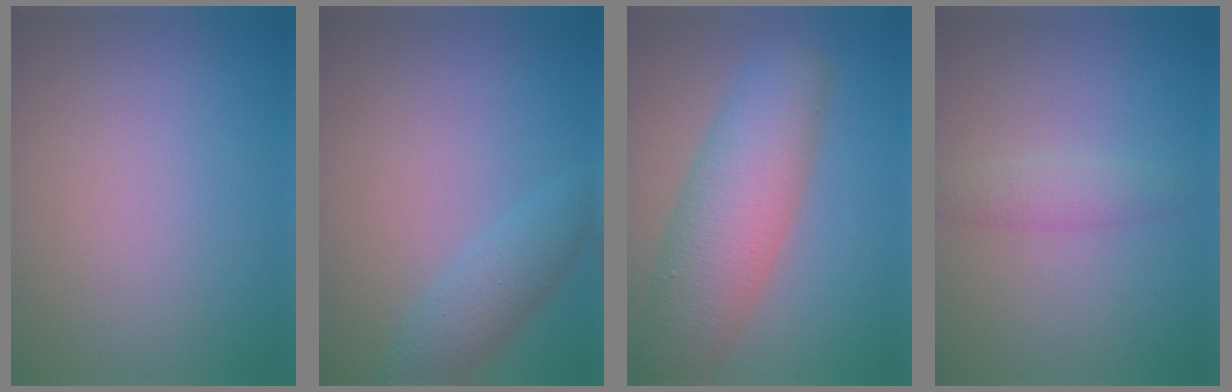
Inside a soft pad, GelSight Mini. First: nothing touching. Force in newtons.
{"total": 3.1, "press": 3.1, "slide": 0.2}
{"total": 8.0, "press": 8.0, "slide": 0.4}
{"total": 1.9, "press": 1.9, "slide": 0.0}